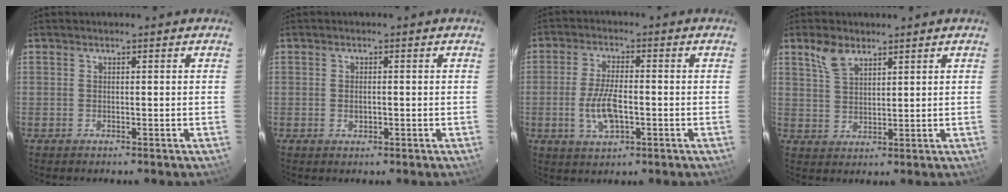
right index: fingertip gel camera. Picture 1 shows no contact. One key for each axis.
{"total": 1.5, "fx": -0.2, "fy": 0.9, "fz": 1.1, "tx": -0.020, "ty": 0.001, "tz": -0.003}
{"total": 7.8, "fx": -1.9, "fy": 3.3, "fz": 6.9, "tx": -0.142, "ty": -0.004, "tz": -0.033}
{"total": 5.3, "fx": 3.6, "fy": 2.5, "fz": 2.9, "tx": -0.056, "ty": 0.009, "tz": 0.074}